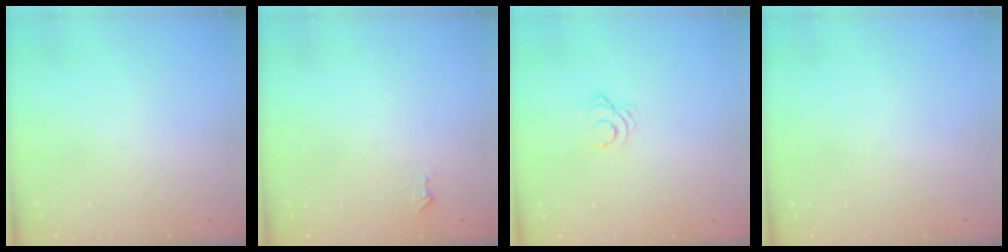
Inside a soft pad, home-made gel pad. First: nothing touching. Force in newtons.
{"total": 2.7, "press": 2.7, "slide": 0.3}
{"total": 3.4, "press": 3.3, "slide": 0.4}
{"total": 0.0}